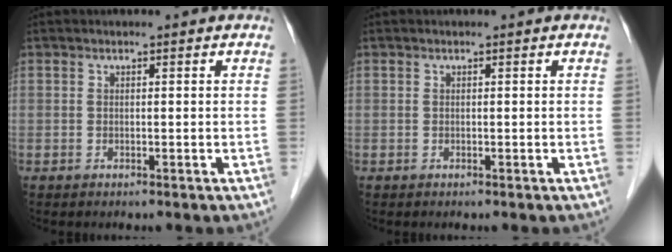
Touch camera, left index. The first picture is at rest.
{"total": 0.0}